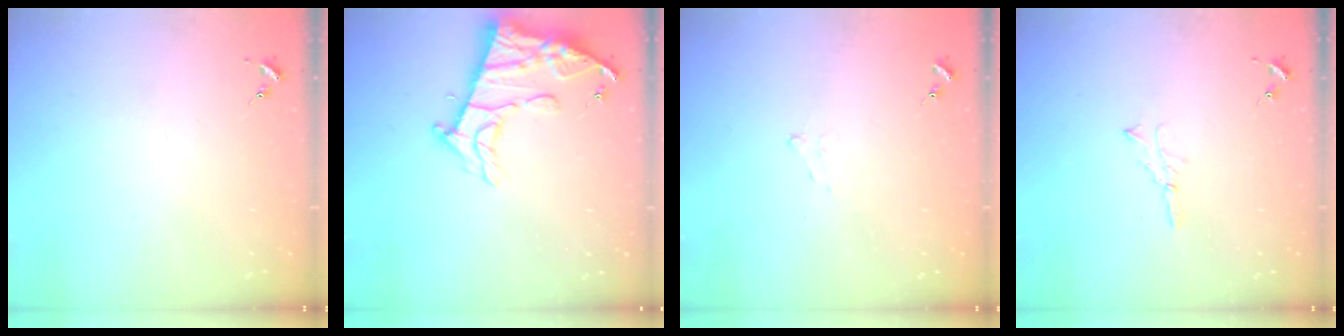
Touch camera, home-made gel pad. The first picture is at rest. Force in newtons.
{"total": 14.0, "press": 13.9, "slide": 1.1}
{"total": 4.4, "press": 4.3, "slide": 0.6}
{"total": 3.9, "press": 3.9, "slide": 0.4}